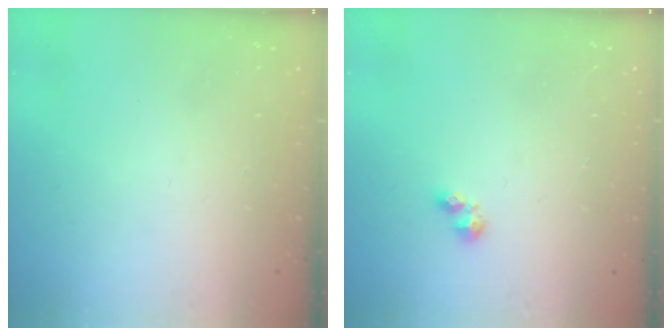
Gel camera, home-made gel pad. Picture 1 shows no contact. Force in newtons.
{"total": 2.8, "press": 2.8, "slide": 0.4}